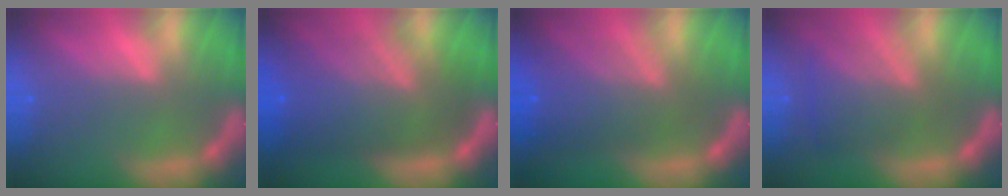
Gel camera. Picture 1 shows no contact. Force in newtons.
{"total": 10.0}
{"total": 7.0}
{"total": 5.5}